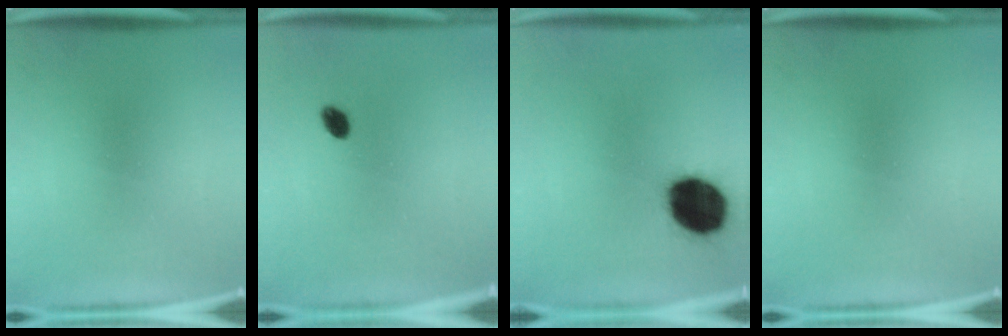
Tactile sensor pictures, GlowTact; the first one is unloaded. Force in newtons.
{"total": 2.4}
{"total": 19.2}
{"total": 0.0}